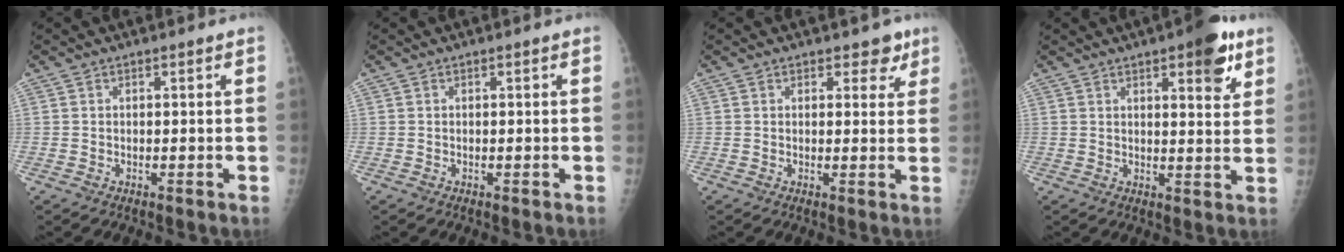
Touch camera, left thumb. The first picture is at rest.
{"total": 0.0}
{"total": 3.4, "force": [2.3, 2.2, 1.2], "torque": [0.014, -0.010, 0.026]}
{"total": 8.9, "force": [4.8, 2.9, 6.8], "torque": [-0.071, -0.020, 0.058]}